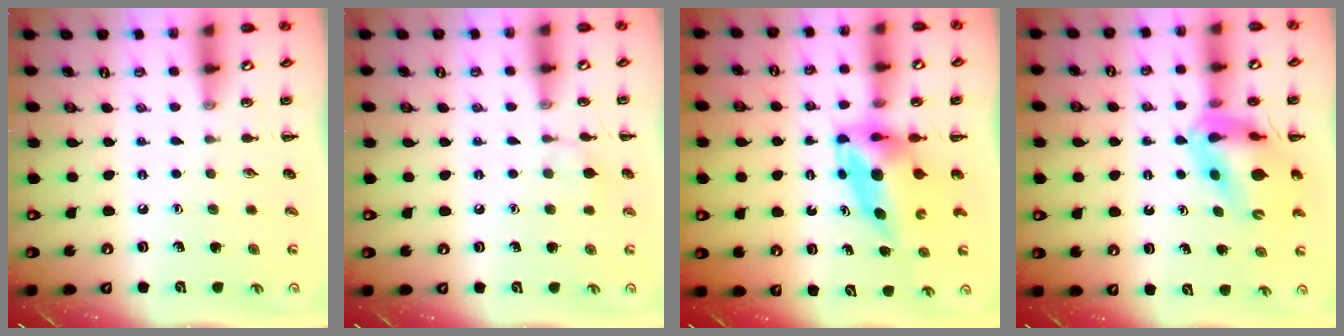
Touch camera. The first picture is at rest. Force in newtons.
{"total": 6.1, "press": 5.8, "slide": 1.9}
{"total": 6.5, "press": 6.2, "slide": 2.0}
{"total": 10.4, "press": 9.8, "slide": 3.3}